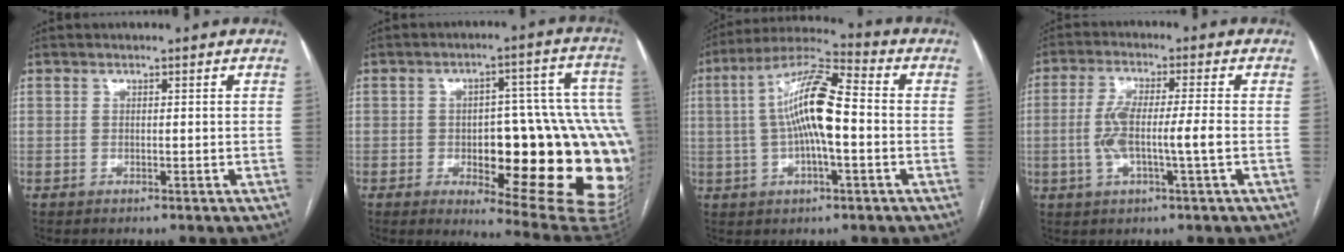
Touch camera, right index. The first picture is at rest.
{"total": 25.8, "force": [-3.8, 7.1, 24.5], "torque": [-0.222, 0.026, -0.022]}
{"total": 12.5, "force": [0.0, 2.6, 12.2], "torque": [-0.233, 0.024, -0.003]}
{"total": 7.6, "force": [-1.2, 0.6, 7.5], "torque": [-0.154, 0.008, -0.022]}